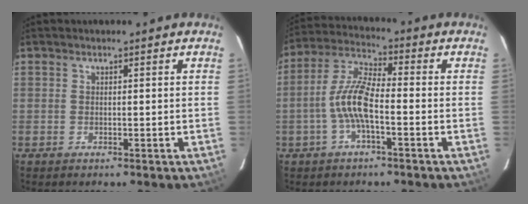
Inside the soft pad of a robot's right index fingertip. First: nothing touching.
{"total": 8.8, "force": [-2.5, 2.4, 8.1], "torque": [-0.177, 0.011, -0.051]}